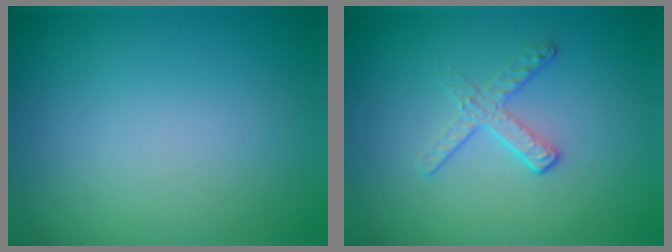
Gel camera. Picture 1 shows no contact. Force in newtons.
{"total": 1.9, "press": 1.1, "slide": 1.6}